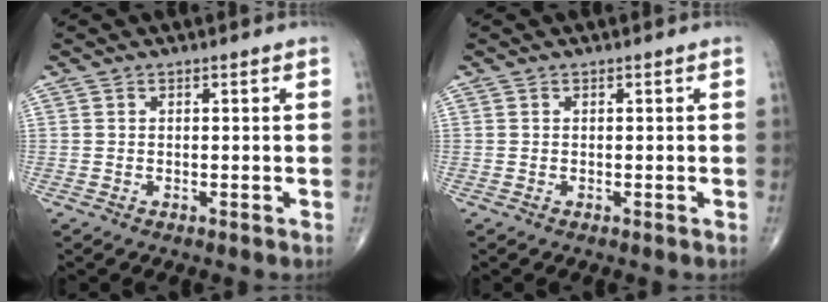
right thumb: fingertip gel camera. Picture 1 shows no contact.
{"total": 0.0}